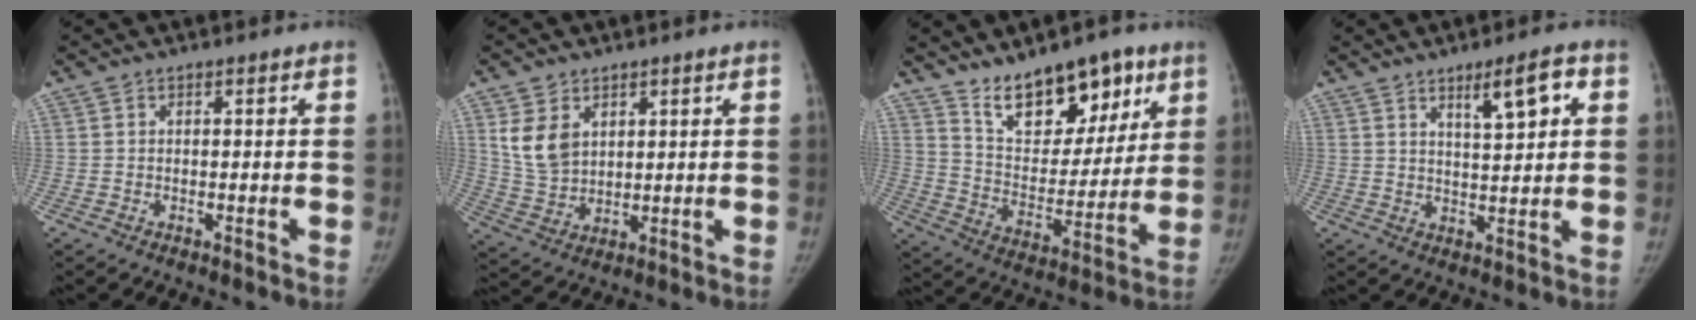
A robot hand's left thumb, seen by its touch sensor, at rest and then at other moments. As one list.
[{"total": 5.9, "force": [2.3, 4.3, 3.3], "torque": [-0.048, -0.014, 0.055]}, {"total": 16.6, "force": [11.2, 8.4, 8.9], "torque": [-0.081, -0.068, 0.193]}, {"total": 7.0, "force": [3.2, 1.8, 6.0], "torque": [-0.085, -0.015, 0.053]}]